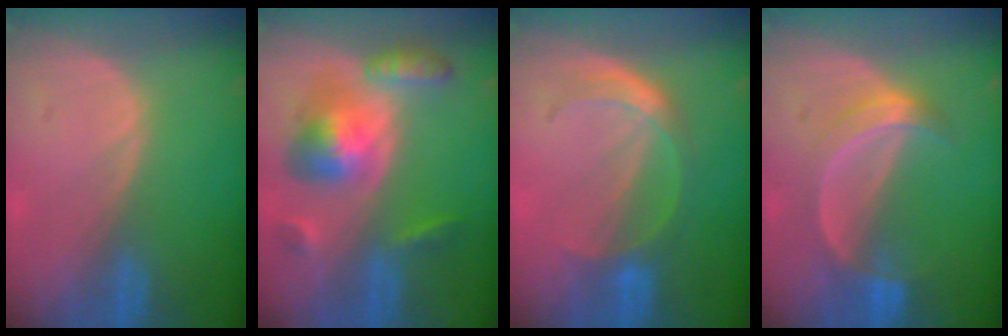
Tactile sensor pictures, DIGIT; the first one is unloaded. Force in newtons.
{"total": 8.2, "press": 8.2, "slide": 0.7}
{"total": 4.8, "press": 4.6, "slide": 1.3}
{"total": 5.0, "press": 5.0, "slide": 0.2}